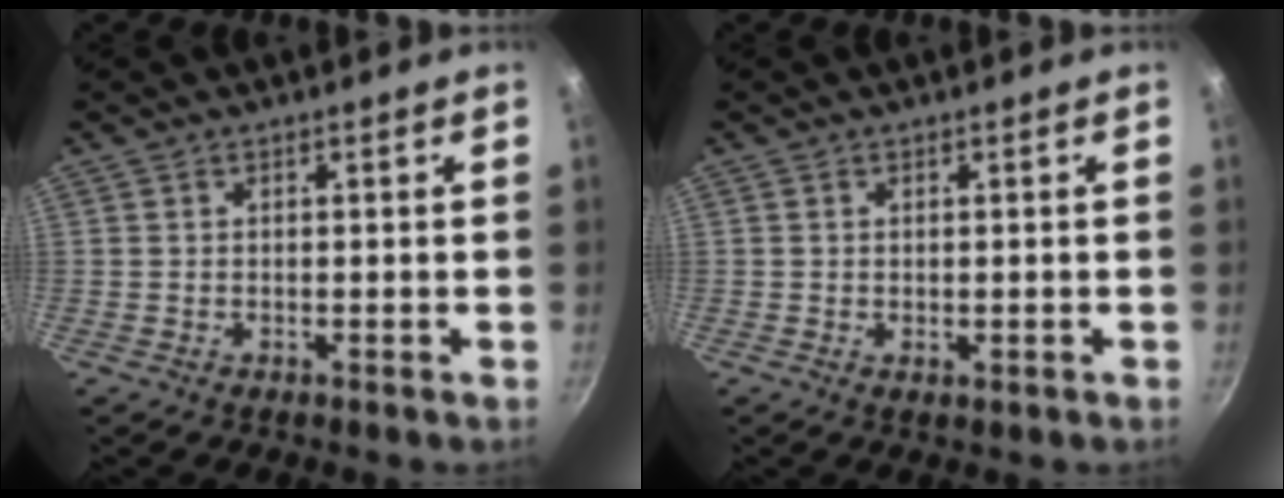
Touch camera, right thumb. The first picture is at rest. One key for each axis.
{"total": 1.1, "fx": -0.2, "fy": 0.5, "fz": 1.0, "tx": -0.014, "ty": -0.003, "tz": -0.002}